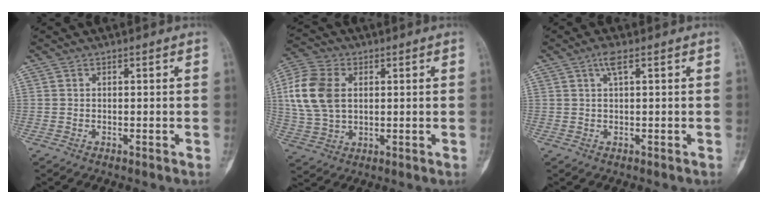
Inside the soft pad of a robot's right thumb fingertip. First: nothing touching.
{"total": 12.8, "force": [2.3, 8.8, 9.0], "torque": [-0.183, 0.006, 0.042]}
{"total": 2.3, "force": [0.9, 0.3, 2.1], "torque": [-0.049, 0.009, 0.018]}